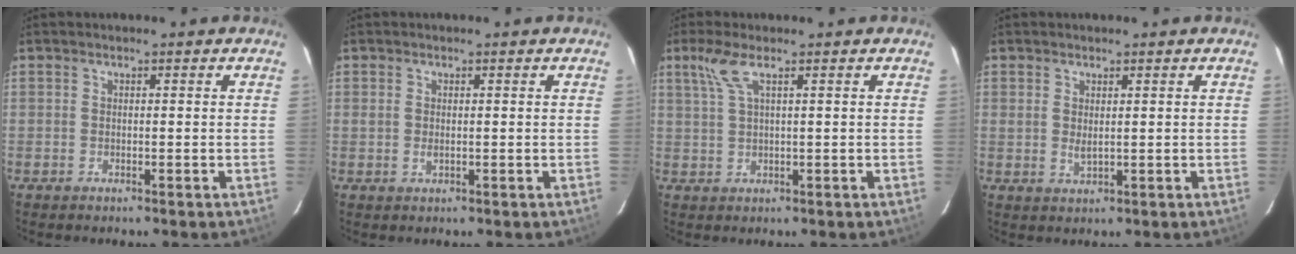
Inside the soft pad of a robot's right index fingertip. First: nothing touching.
{"total": 1.1, "force": [0.1, 0.6, 0.9], "torque": [-0.019, -0.001, 0.002]}
{"total": 3.9, "force": [2.0, 0.3, 3.3], "torque": [-0.073, 0.004, 0.047]}
{"total": 1.9, "force": [0.5, 0.8, 1.7], "torque": [-0.032, -0.005, 0.011]}